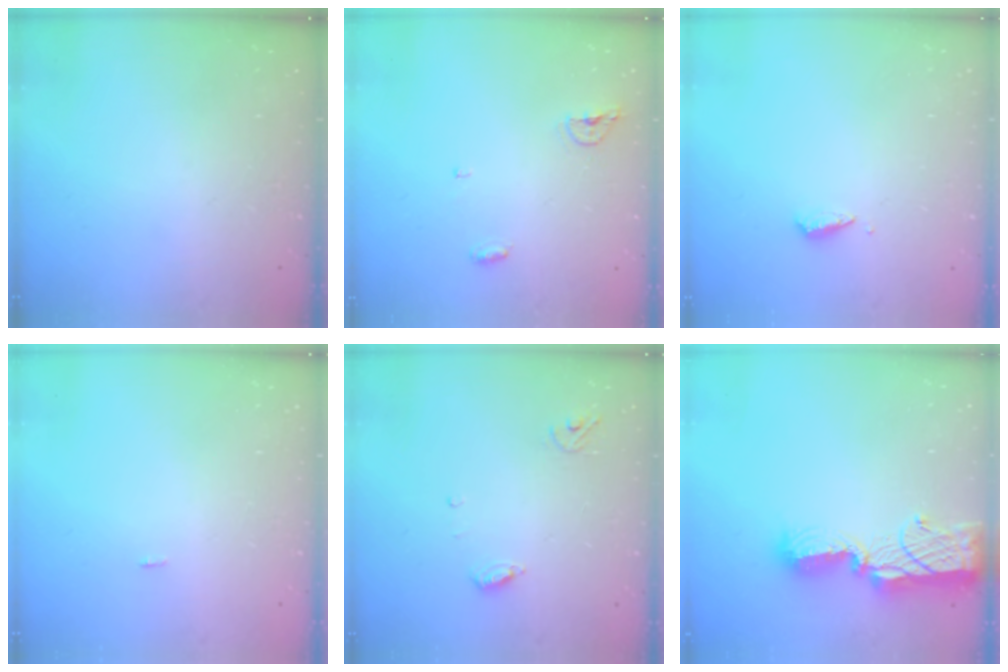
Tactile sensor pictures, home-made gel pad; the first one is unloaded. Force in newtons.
{"total": 4.8, "press": 4.7, "slide": 1.1}
{"total": 3.1, "press": 3.1, "slide": 0.3}
{"total": 6.1, "press": 1.7, "slide": 5.9}
{"total": 3.6, "press": 3.6, "slide": 0.3}
{"total": 14.4, "press": 14.3, "slide": 1.7}